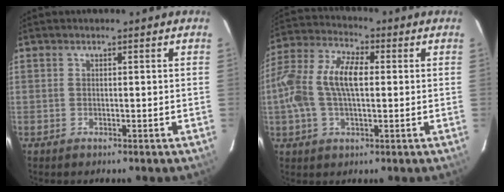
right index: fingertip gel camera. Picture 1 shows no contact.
{"total": 13.6, "force": [0.4, 6.6, 11.9], "torque": [-0.247, 0.019, 0.003]}